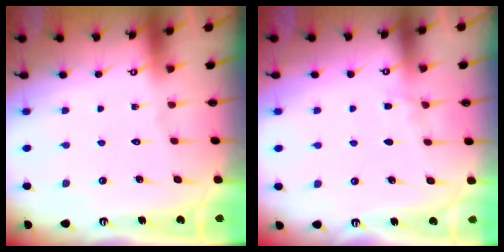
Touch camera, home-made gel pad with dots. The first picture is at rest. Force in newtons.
{"total": 4.6, "press": 4.6, "slide": 0.5}